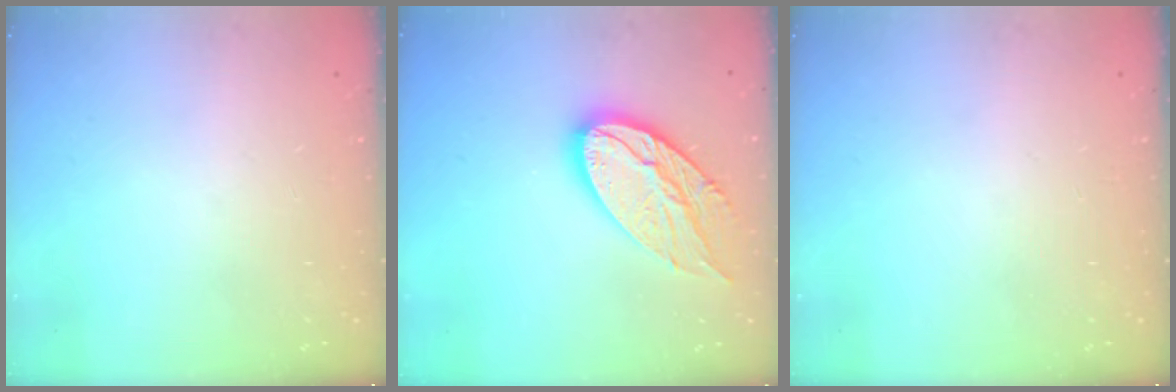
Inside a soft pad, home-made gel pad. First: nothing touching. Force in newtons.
{"total": 17.7, "press": 17.6, "slide": 1.5}
{"total": 0.0}